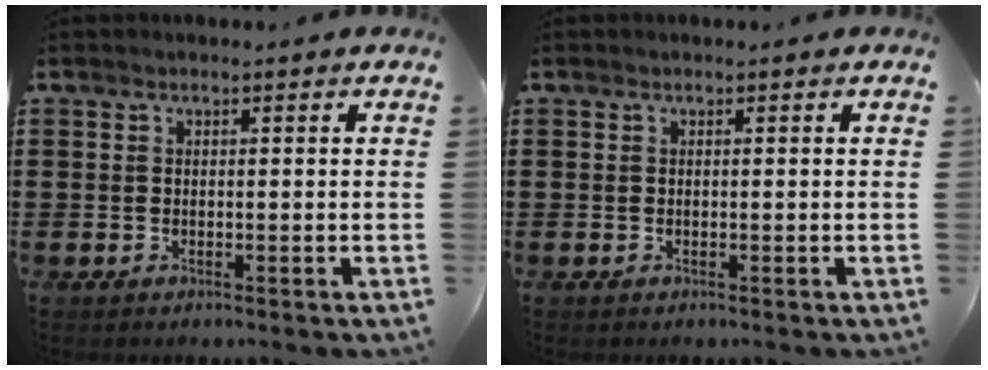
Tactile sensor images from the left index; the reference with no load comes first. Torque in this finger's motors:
{"motor_torque": [-0.01, 0.01, -0.01, 0.00]}